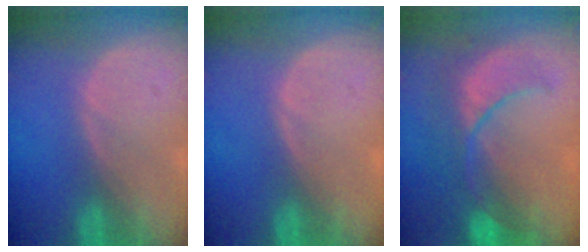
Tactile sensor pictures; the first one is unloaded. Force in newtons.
{"total": 0.0}
{"total": 9.9, "press": 9.1, "slide": 3.9}